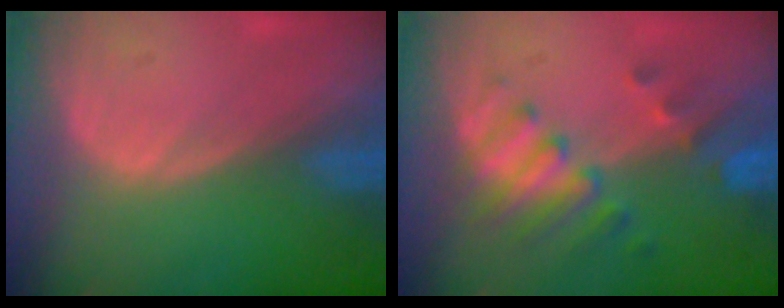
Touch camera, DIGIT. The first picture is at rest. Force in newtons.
{"total": 7.6, "press": 6.7, "slide": 3.6}